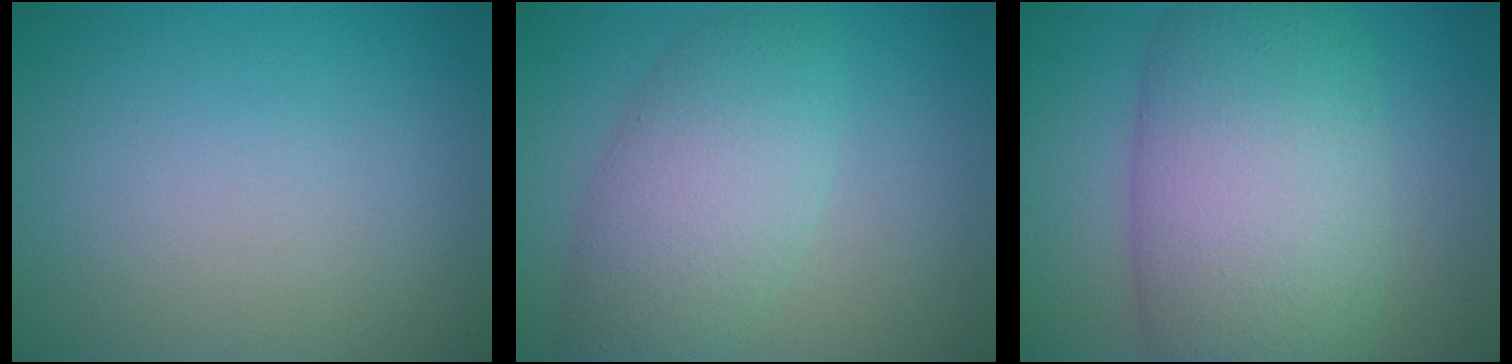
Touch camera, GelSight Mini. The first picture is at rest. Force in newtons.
{"total": 6.1, "press": 6.1, "slide": 0.1}
{"total": 11.8, "press": 11.8, "slide": 0.4}